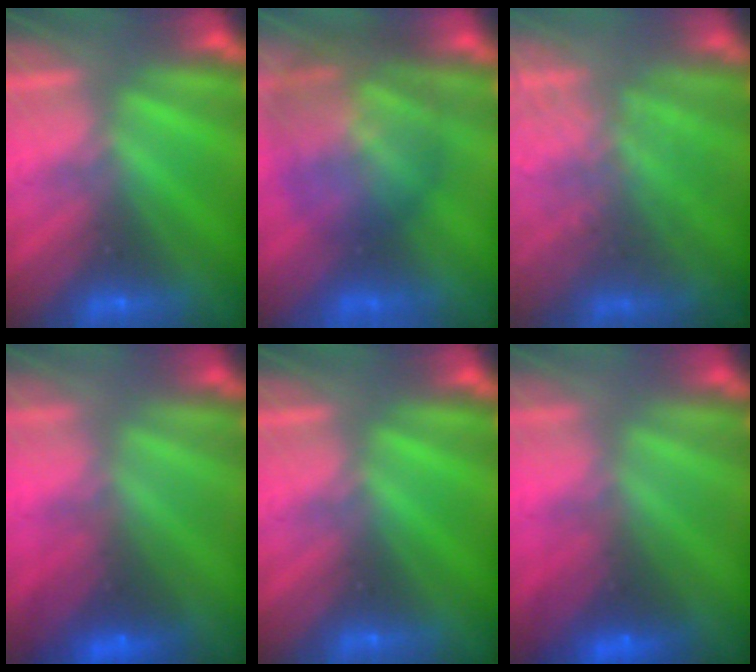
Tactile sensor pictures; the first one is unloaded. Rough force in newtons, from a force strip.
{"total": 11.3}
{"total": 9.4}
{"total": 2.8}
{"total": 0.0}
{"total": 2.8}